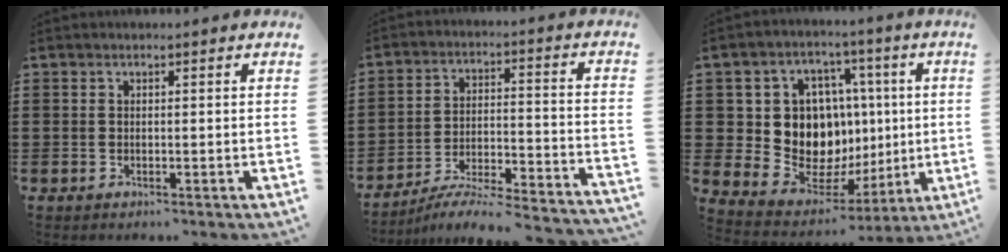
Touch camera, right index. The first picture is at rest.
{"total": 5.5, "force": [-5.2, 0.1, 1.9], "torque": [-0.036, -0.010, -0.105]}
{"total": 12.9, "force": [1.8, 11.0, 6.5], "torque": [-0.148, -0.019, 0.043]}